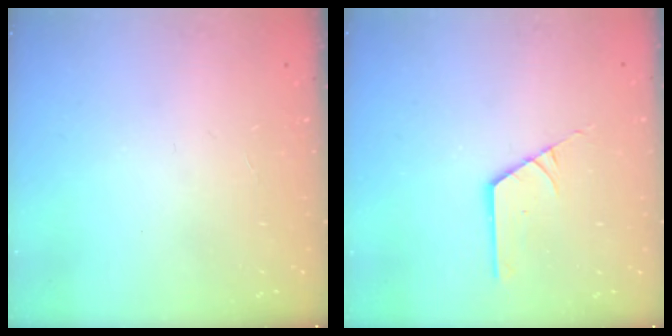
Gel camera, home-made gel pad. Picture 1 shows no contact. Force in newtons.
{"total": 2.2, "press": 2.2, "slide": 0.1}